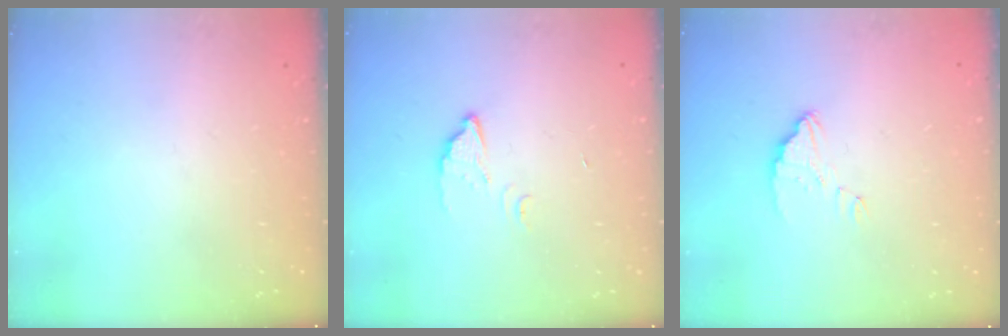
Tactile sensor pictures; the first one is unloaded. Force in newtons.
{"total": 3.5, "press": 3.4, "slide": 0.3}
{"total": 3.0, "press": 3.0, "slide": 0.2}